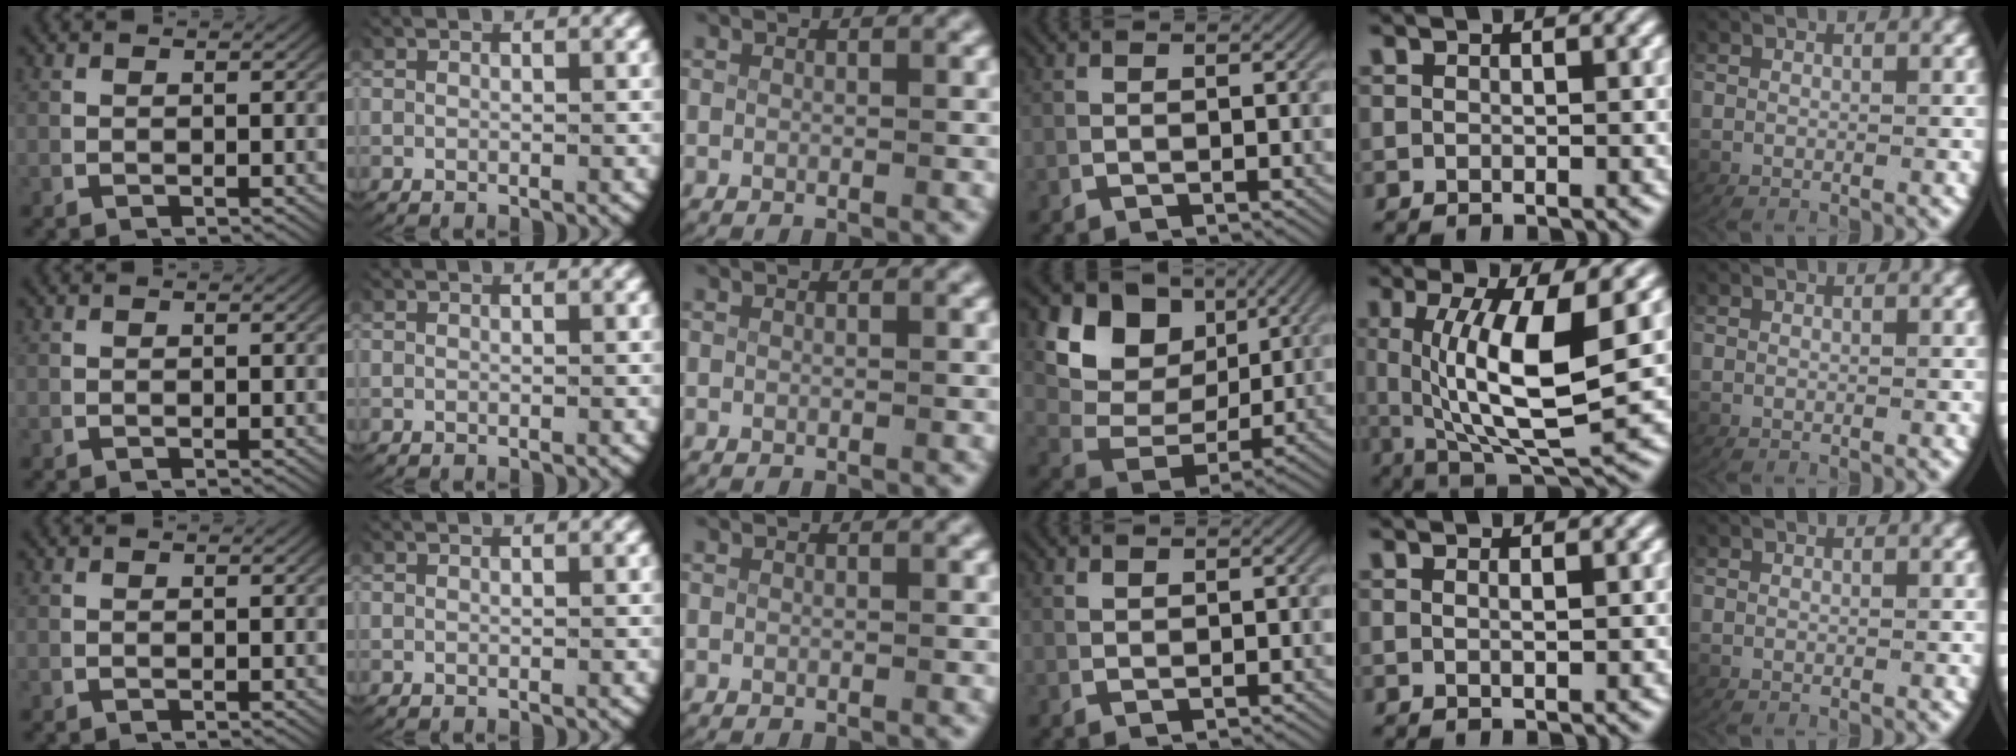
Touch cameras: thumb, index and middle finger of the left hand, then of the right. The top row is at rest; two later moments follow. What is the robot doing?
{"motion": "lift_and_place", "object": "key"}